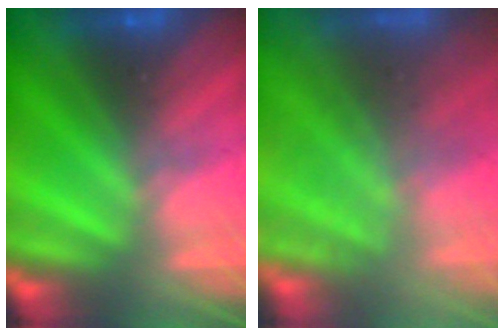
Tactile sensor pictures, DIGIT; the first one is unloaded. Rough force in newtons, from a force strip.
{"total": 7.6}